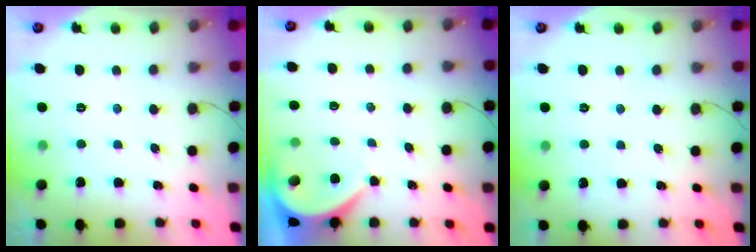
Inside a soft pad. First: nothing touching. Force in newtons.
{"total": 3.9, "press": 3.9, "slide": 0.5}
{"total": 3.0, "press": 3.0, "slide": 0.4}